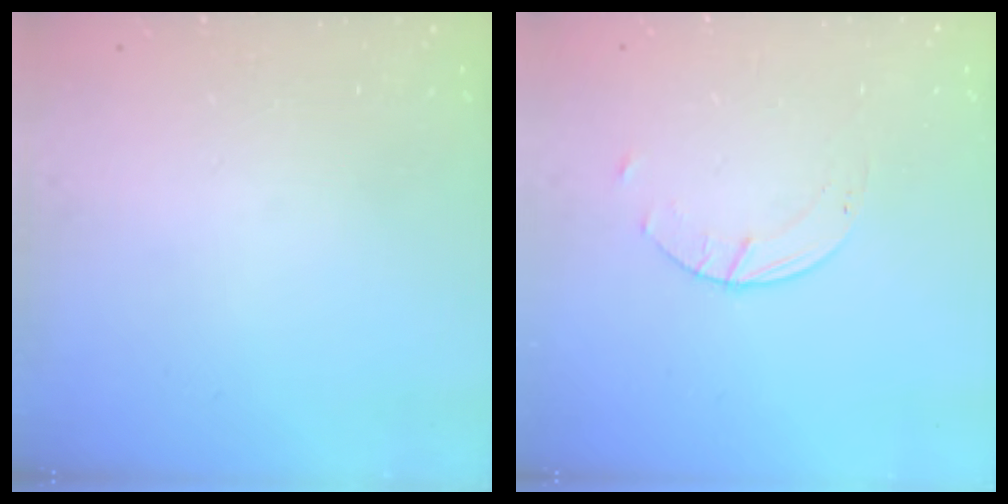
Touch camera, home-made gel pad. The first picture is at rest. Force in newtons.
{"total": 2.0, "press": 2.0, "slide": 0.3}